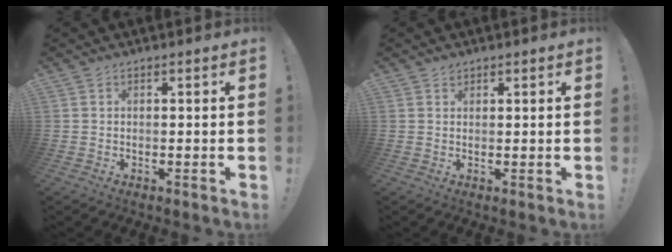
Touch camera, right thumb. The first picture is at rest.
{"total": 1.1, "force": [0.9, 0.5, 0.2], "torque": [0.009, -0.005, 0.015]}